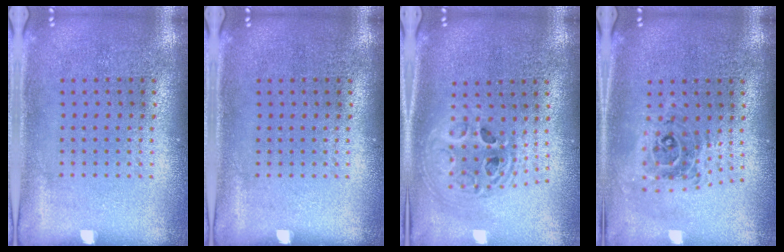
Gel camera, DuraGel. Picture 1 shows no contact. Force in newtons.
{"total": 0.0}
{"total": 2.0, "press": 1.6, "slide": 1.2}
{"total": 0.8, "press": 0.8, "slide": 0.1}